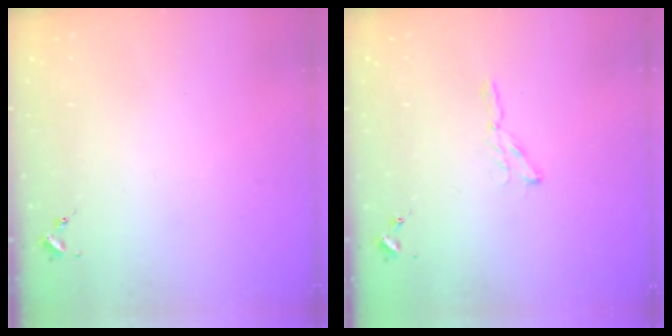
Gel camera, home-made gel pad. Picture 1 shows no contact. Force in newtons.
{"total": 2.9, "press": 2.9, "slide": 0.3}